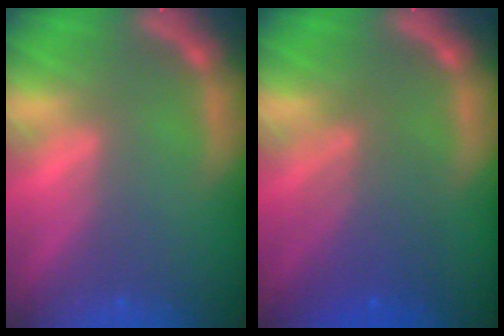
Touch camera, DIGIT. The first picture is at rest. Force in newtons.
{"total": 5.0}